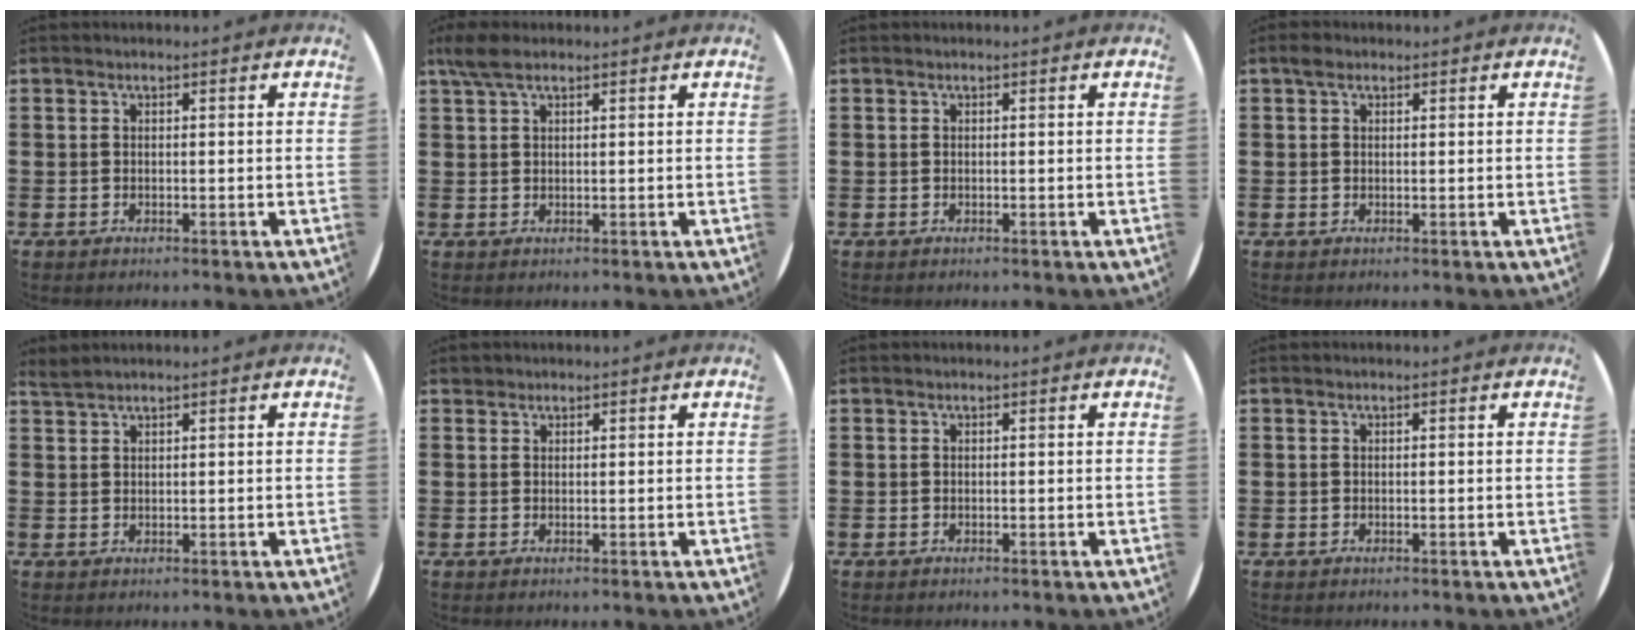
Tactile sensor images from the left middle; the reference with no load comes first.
{"total": 3.0, "force": [2.0, 1.1, 1.9], "torque": [-0.042, 0.005, 0.037]}
{"total": 0.0}
{"total": 1.0, "force": [0.7, 0.6, 0.5], "torque": [-0.003, 0.002, 0.011]}
{"total": 1.2, "force": [1.2, -0.2, 0.1], "torque": [-0.003, 0.000, 0.024]}
{"total": 0.8, "force": [0.7, 0.3, -0.1], "torque": [0.000, 0.001, 0.015]}
{"total": 0.0}
{"total": 0.0}